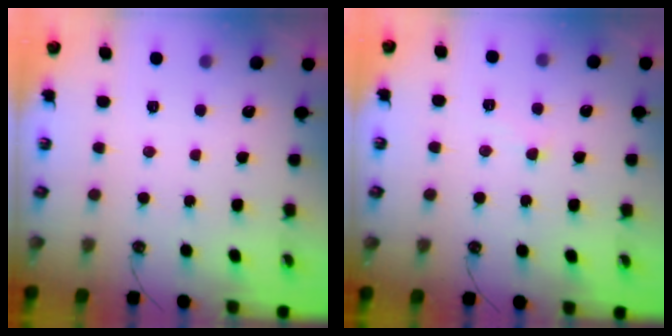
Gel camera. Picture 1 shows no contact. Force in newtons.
{"total": 2.4, "press": 2.4, "slide": 0.3}